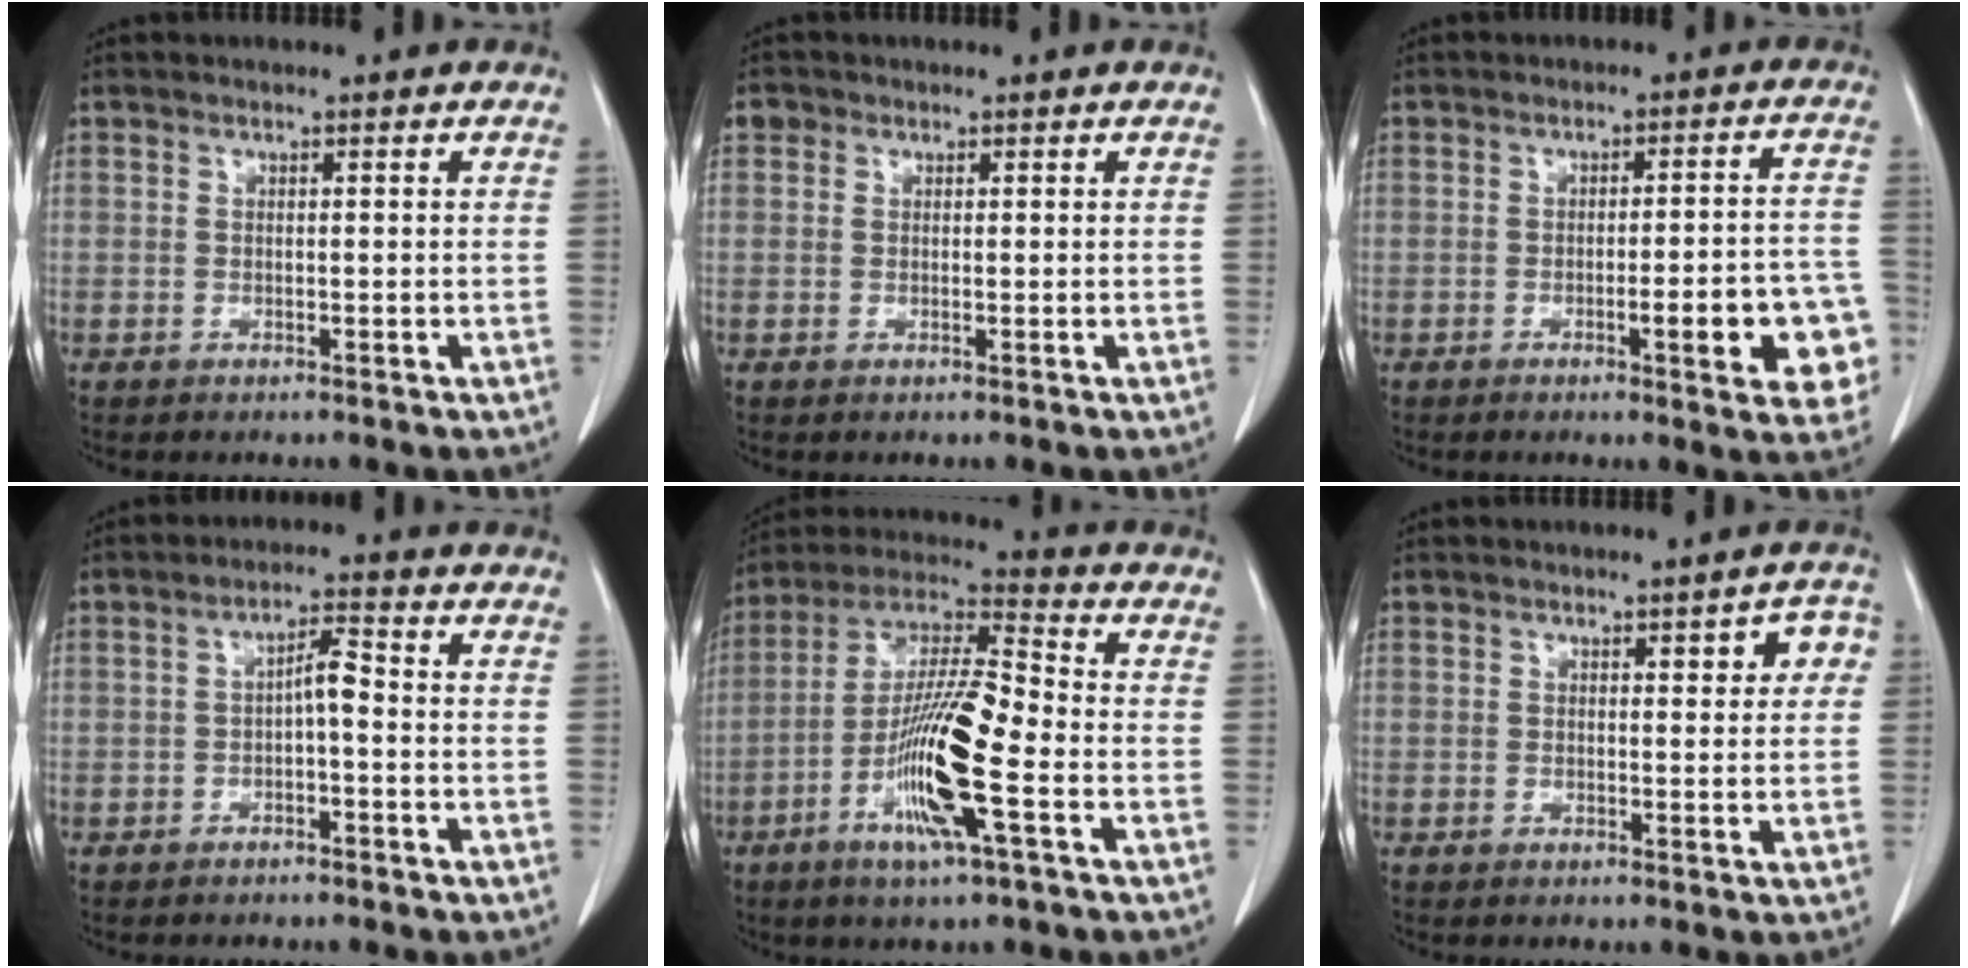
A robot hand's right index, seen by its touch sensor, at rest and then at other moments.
{"total": 1.3, "force": [0.5, 1.1, 0.4], "torque": [-0.003, 0.005, 0.005]}
{"total": 11.1, "force": [-3.8, 1.8, 10.3], "torque": [-0.090, 0.015, -0.044]}
{"total": 3.3, "force": [-0.5, 0.8, 3.2], "torque": [-0.051, 0.013, -0.008]}
{"total": 15.0, "force": [-4.8, 1.2, 14.2], "torque": [-0.278, -0.008, -0.095]}
{"total": 4.1, "force": [1.4, 1.5, 3.6], "torque": [-0.036, 0.012, 0.013]}